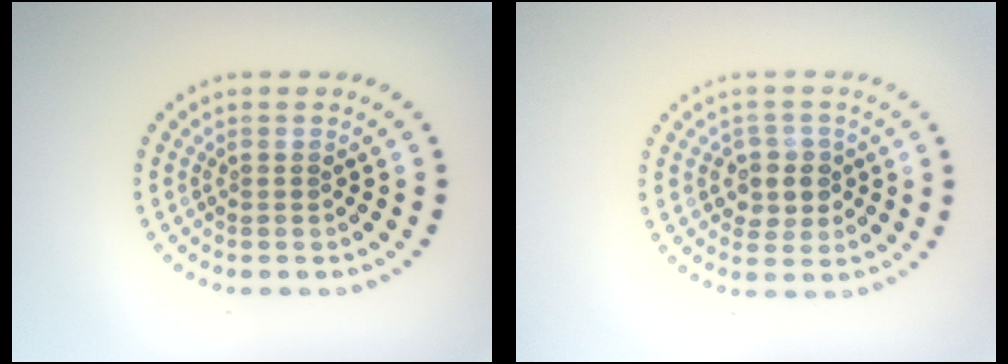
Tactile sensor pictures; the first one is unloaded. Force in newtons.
{"total": 2.6, "press": 2.5, "slide": 0.9}